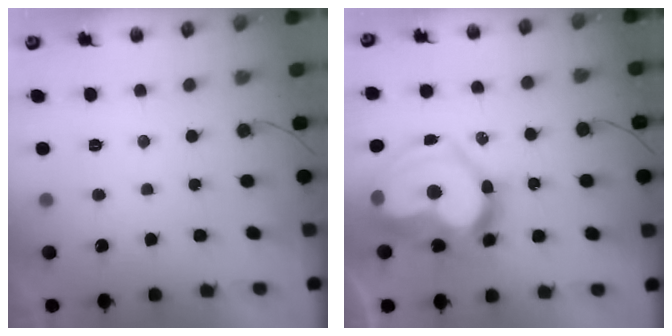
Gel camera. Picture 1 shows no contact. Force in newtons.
{"total": 25.5, "press": 25.4, "slide": 2.5}